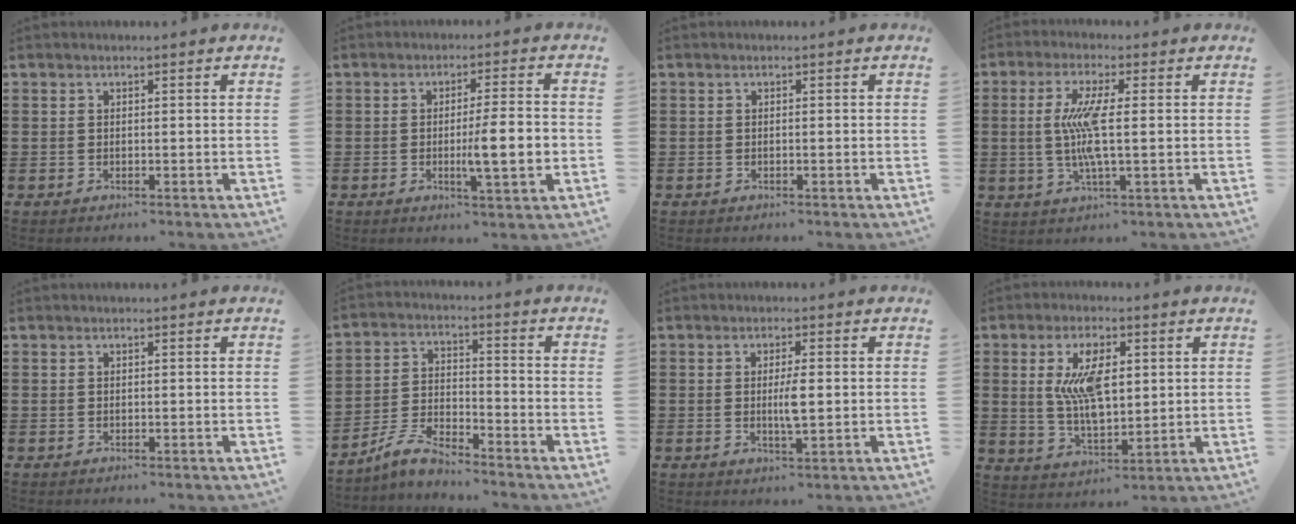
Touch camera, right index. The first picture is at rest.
{"total": 7.4, "force": [-1.1, 0.8, 7.2], "torque": [-0.111, -0.007, -0.020]}
{"total": 0.0}
{"total": 7.2, "force": [0.1, 0.8, 7.2], "torque": [-0.158, -0.015, -0.011]}
{"total": 0.0}
{"total": 6.0, "force": [-5.5, 0.8, 2.4], "torque": [-0.067, -0.002, -0.111]}
{"total": 3.8, "force": [-0.1, 0.7, 3.7], "torque": [-0.067, -0.003, -0.002]}
{"total": 9.3, "force": [2.0, 4.2, 8.0], "torque": [-0.160, 0.008, 0.032]}